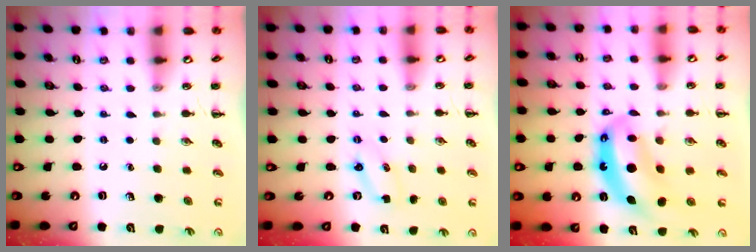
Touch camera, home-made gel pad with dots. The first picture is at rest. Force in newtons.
{"total": 2.7, "press": 2.6, "slide": 0.8}
{"total": 8.6, "press": 8.4, "slide": 1.9}